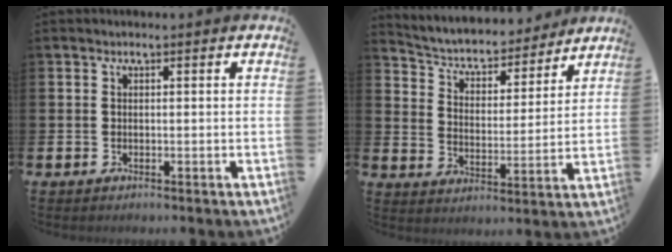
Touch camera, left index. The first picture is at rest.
{"total": 5.2, "force": [4.8, 1.8, 1.0], "torque": [-0.056, -0.040, 0.077]}